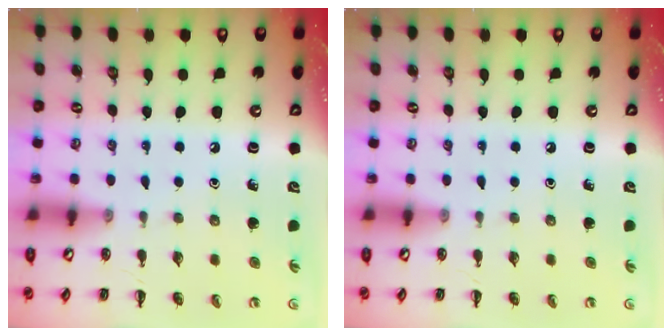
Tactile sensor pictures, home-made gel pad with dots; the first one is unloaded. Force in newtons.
{"total": 0.0}